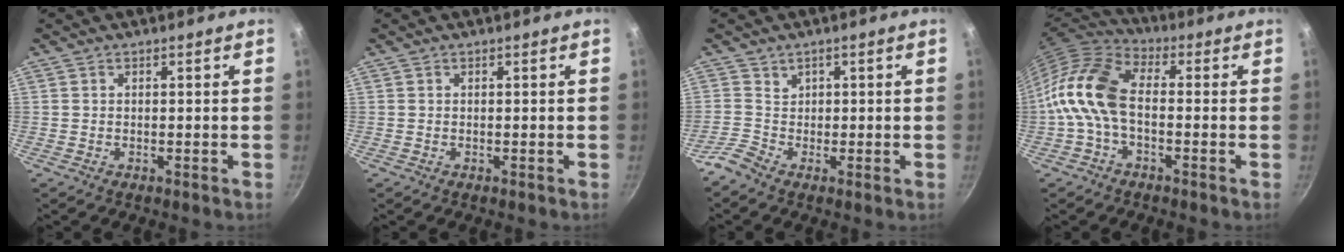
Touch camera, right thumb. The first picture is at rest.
{"total": 0.0}
{"total": 2.1, "force": [-0.7, 1.9, 0.4], "torque": [0.011, 0.018, -0.013]}
{"total": 11.7, "force": [-1.8, 6.9, 9.3], "torque": [-0.180, 0.038, -0.056]}